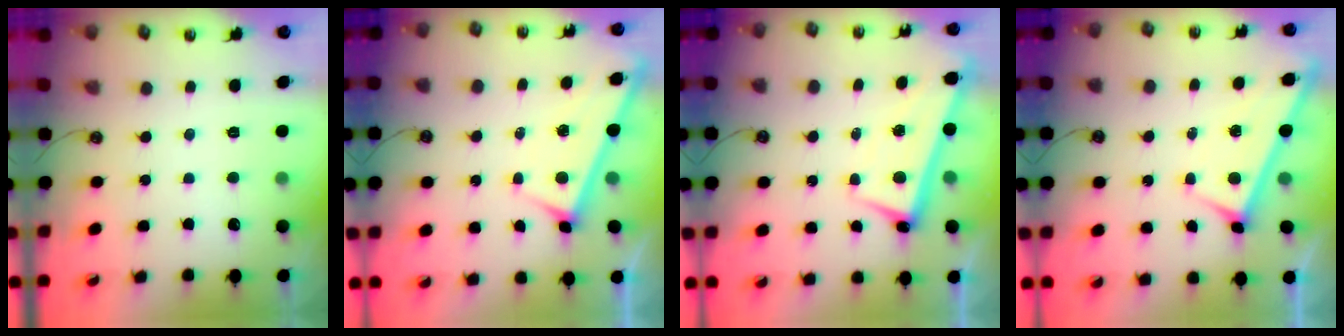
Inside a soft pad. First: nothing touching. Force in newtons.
{"total": 3.2, "press": 3.2, "slide": 0.0}
{"total": 2.4, "press": 2.3, "slide": 0.7}
{"total": 2.9, "press": 2.9, "slide": 0.2}